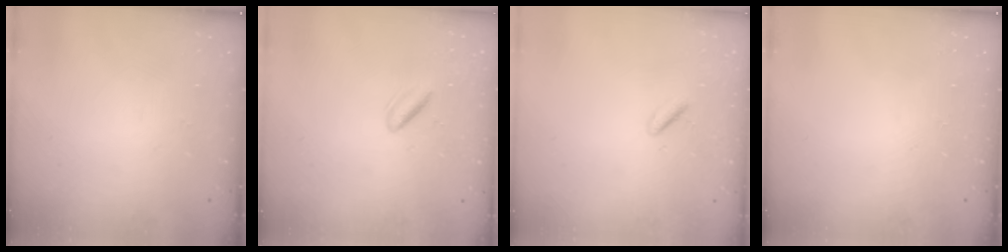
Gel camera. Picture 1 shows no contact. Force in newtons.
{"total": 1.0, "press": 0.8, "slide": 0.6}
{"total": 1.4, "press": 1.2, "slide": 0.8}
{"total": 0.0}